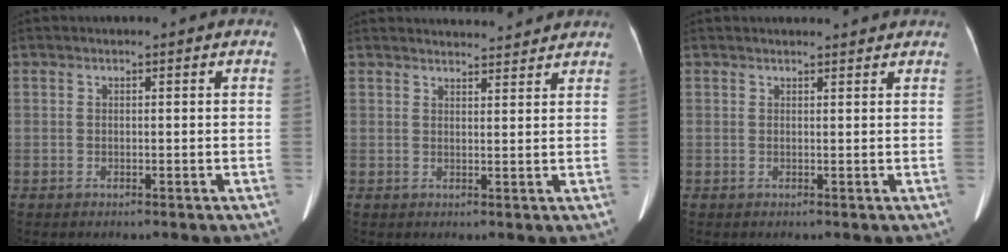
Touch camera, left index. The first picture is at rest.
{"total": 7.3, "force": [7.1, 0.8, 1.2], "torque": [-0.013, 0.017, 0.080]}
{"total": 4.1, "force": [4.0, 0.6, 0.9], "torque": [-0.012, 0.018, 0.044]}